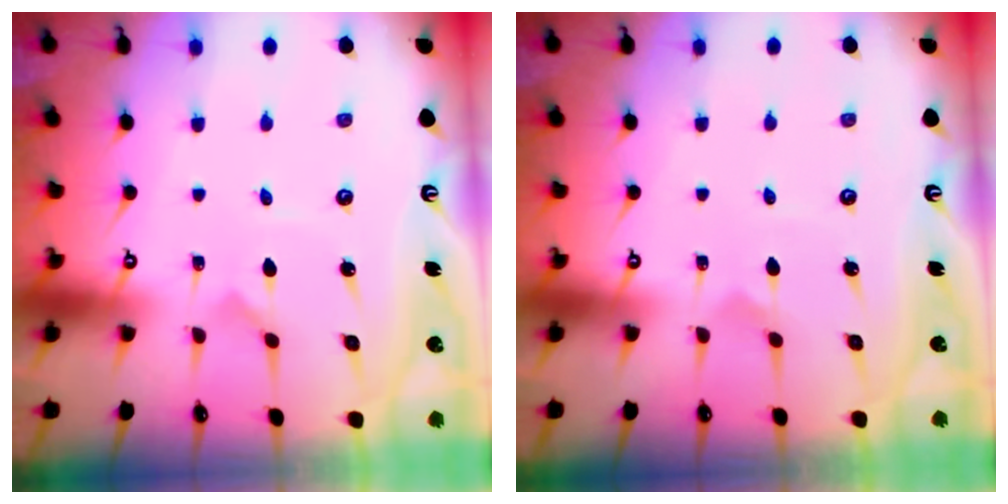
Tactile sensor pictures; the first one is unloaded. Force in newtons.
{"total": 1.8, "press": 1.8, "slide": 0.2}